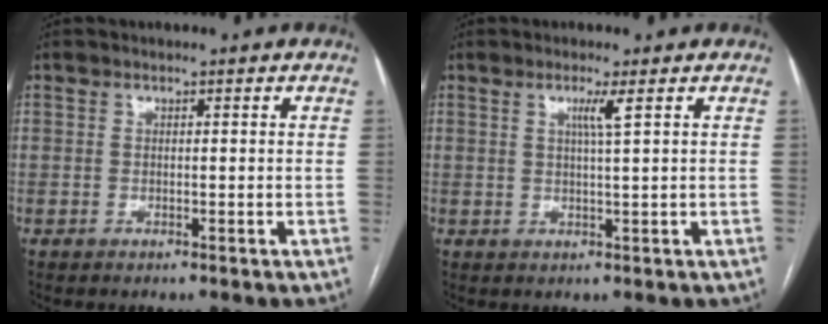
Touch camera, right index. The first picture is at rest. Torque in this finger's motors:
{"motor_torque": [0.02, 0.00, 0.11, 0.04]}